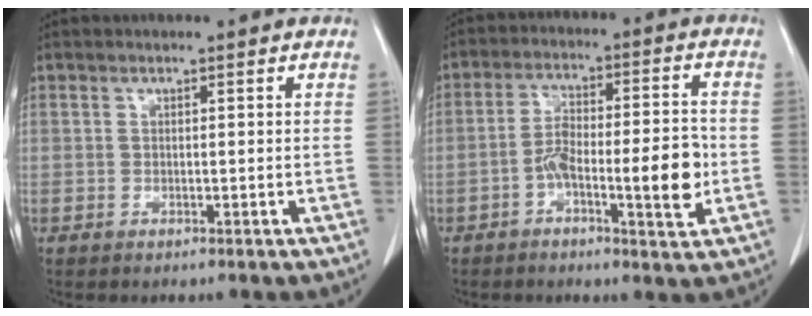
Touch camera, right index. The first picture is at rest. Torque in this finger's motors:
{"motor_torque": [1.29, -0.47, 0.63, 0.14]}